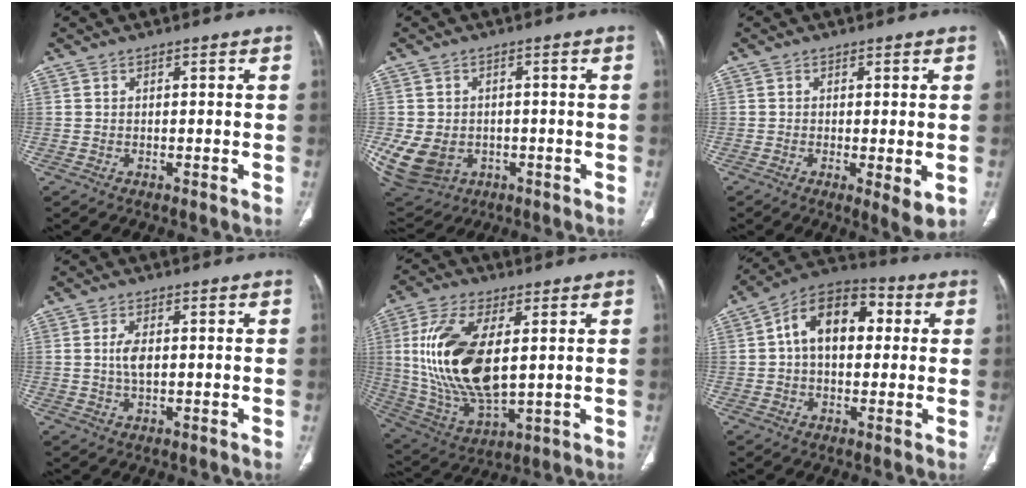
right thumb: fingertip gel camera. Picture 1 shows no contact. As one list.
[{"total": 12.9, "force": [-2.9, 10.4, 7.1], "torque": [-0.161, 0.001, -0.026]}, {"total": 4.6, "force": [-1.0, 1.3, 4.3], "torque": [-0.071, -0.016, -0.016]}, {"total": 3.5, "force": [0.4, 1.7, 3.1], "torque": [-0.065, 0.000, 0.009]}, {"total": 20.4, "force": [3.0, 9.7, 17.7], "torque": [-0.361, -0.019, 0.068]}, {"total": 14.6, "force": [2.5, 9.1, 11.1], "torque": [-0.155, 0.031, 0.031]}]